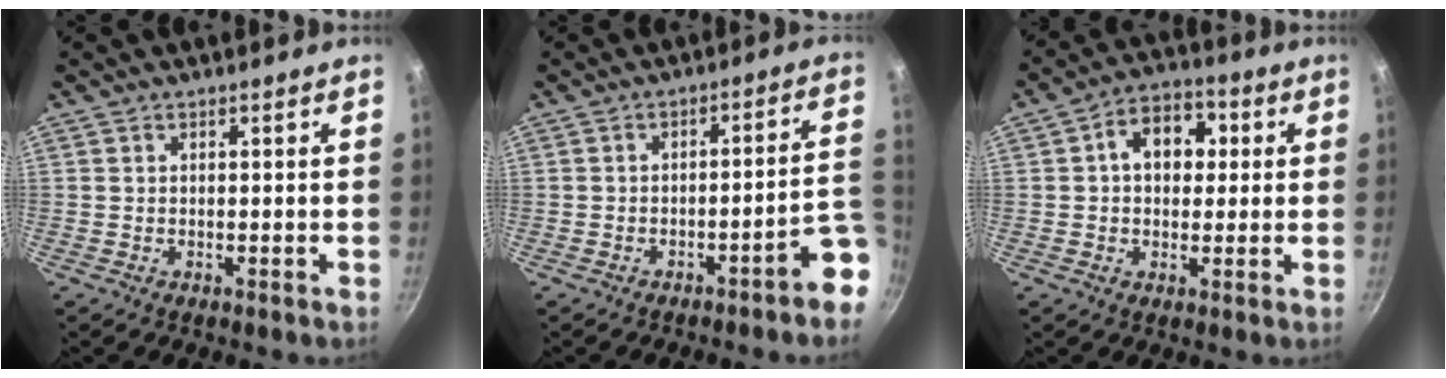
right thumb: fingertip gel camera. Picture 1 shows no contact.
{"total": 8.6, "force": [-4.4, 1.8, 7.2], "torque": [-0.060, 0.051, -0.054]}
{"total": 9.7, "force": [1.7, 7.1, 6.4], "torque": [-0.054, 0.015, 0.013]}